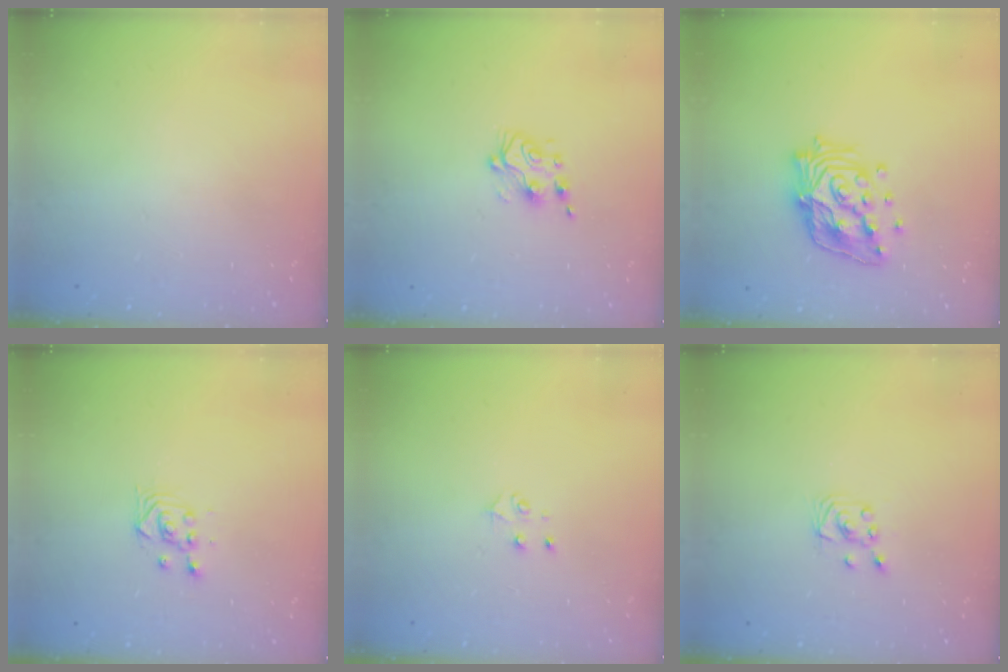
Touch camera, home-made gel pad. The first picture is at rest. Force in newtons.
{"total": 5.9, "press": 5.9, "slide": 0.5}
{"total": 17.5, "press": 17.2, "slide": 2.8}
{"total": 3.3, "press": 3.3, "slide": 0.4}
{"total": 3.7, "press": 3.7, "slide": 0.4}
{"total": 2.7, "press": 2.7, "slide": 0.2}